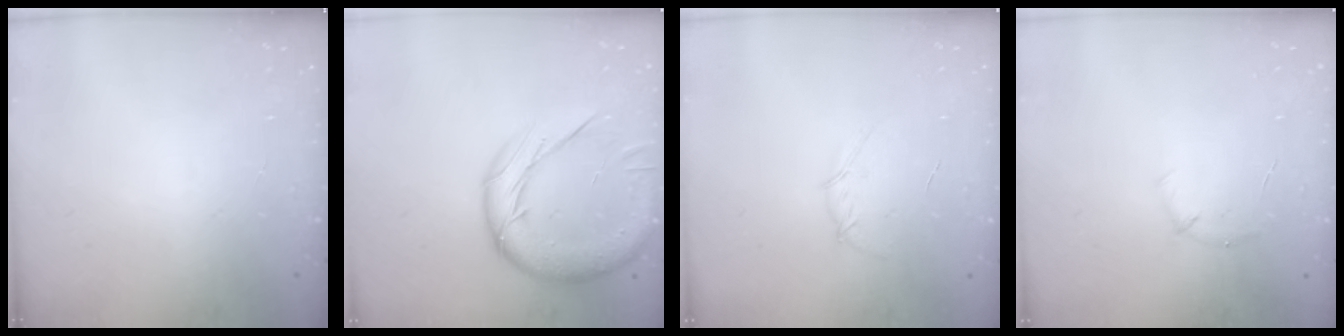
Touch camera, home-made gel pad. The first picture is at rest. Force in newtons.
{"total": 17.7, "press": 17.6, "slide": 1.3}
{"total": 3.0, "press": 2.9, "slide": 0.6}
{"total": 4.6, "press": 4.4, "slide": 1.2}